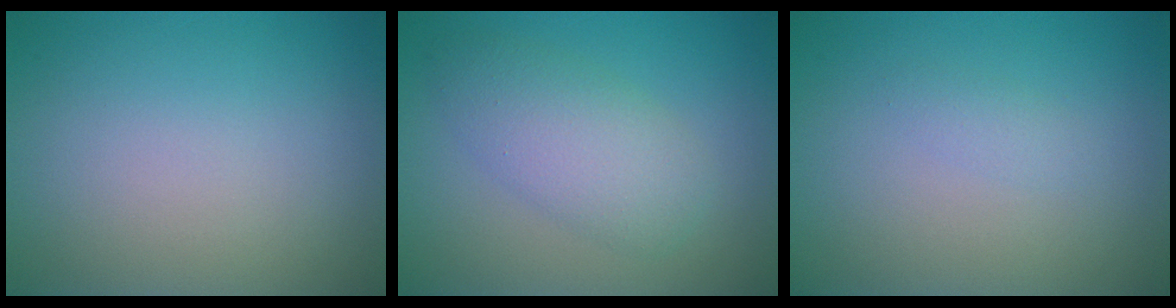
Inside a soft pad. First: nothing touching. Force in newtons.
{"total": 4.3, "press": 4.3, "slide": 0.2}
{"total": 0.9, "press": 0.9, "slide": 0.0}